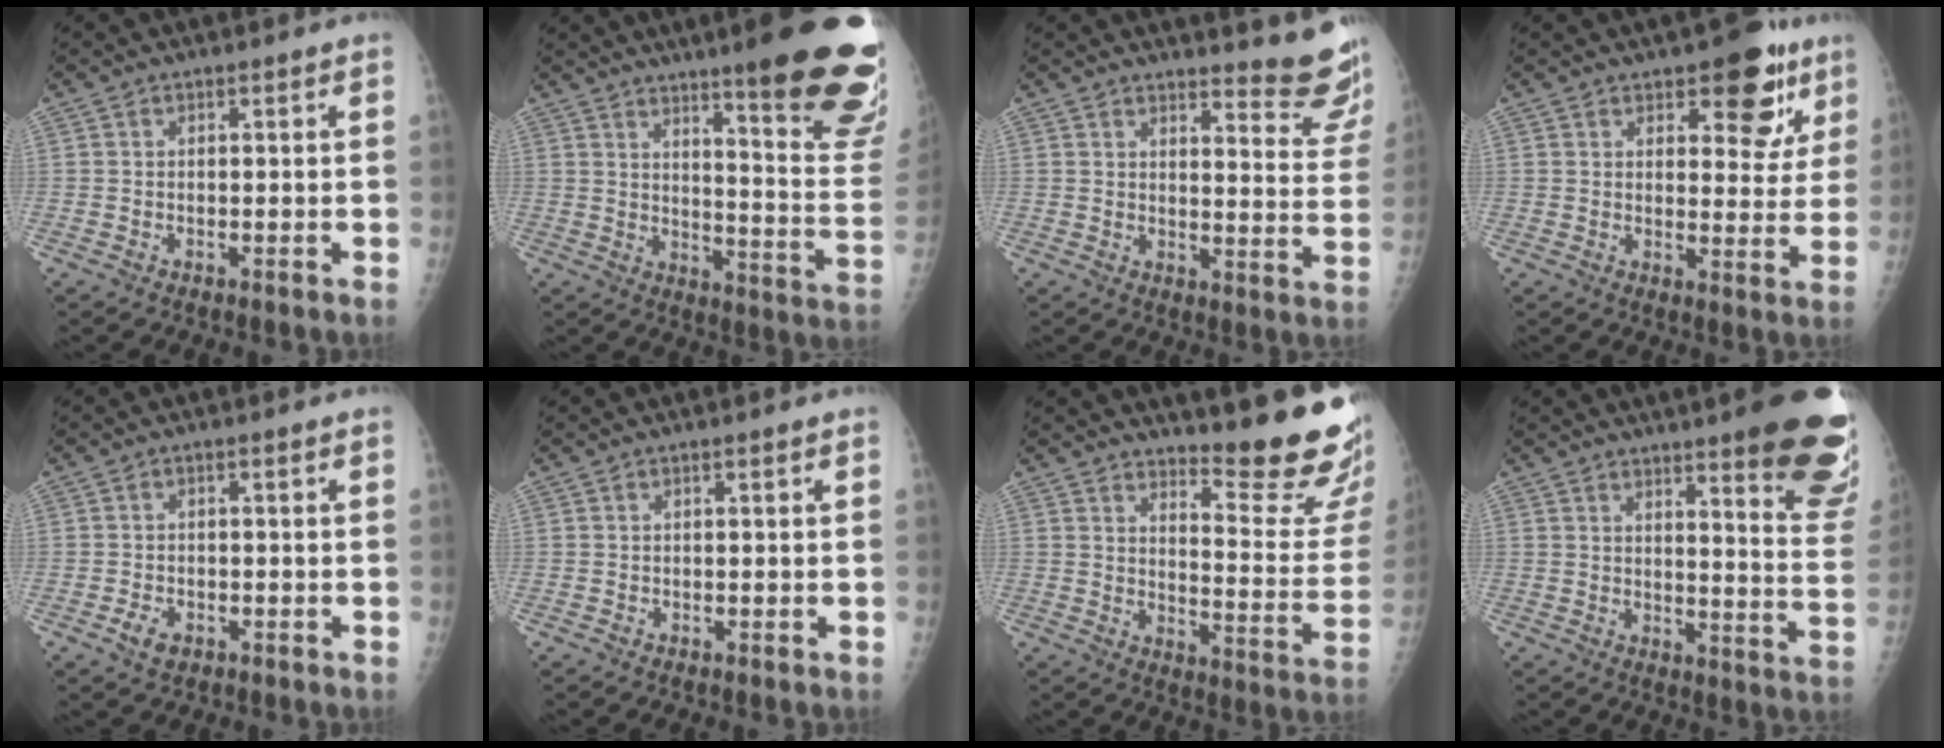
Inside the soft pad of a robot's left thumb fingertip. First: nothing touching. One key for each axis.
{"total": 23.9, "fx": 16.2, "fy": 3.2, "fz": 17.4, "tx": -0.189, "ty": -0.103, "tz": 0.211}
{"total": 12.6, "fx": 11.9, "fy": 0.9, "fz": 3.8, "tx": -0.025, "ty": -0.145, "tz": 0.126}
{"total": 11.4, "fx": 6.5, "fy": 5.3, "fz": 7.7, "tx": -0.051, "ty": -0.028, "tz": 0.083}
{"total": 3.0, "fx": -1.4, "fy": 1.9, "fz": 1.8, "tx": -0.030, "ty": 0.005, "tz": -0.022}
{"total": 0.0}
{"total": 17.7, "fx": 14.5, "fy": 2.2, "fz": 9.8, "tx": -0.107, "ty": -0.166, "tz": 0.188}
{"total": 20.5, "fx": 13.3, "fy": 3.5, "fz": 15.1, "tx": -0.164, "ty": -0.079, "tz": 0.160}